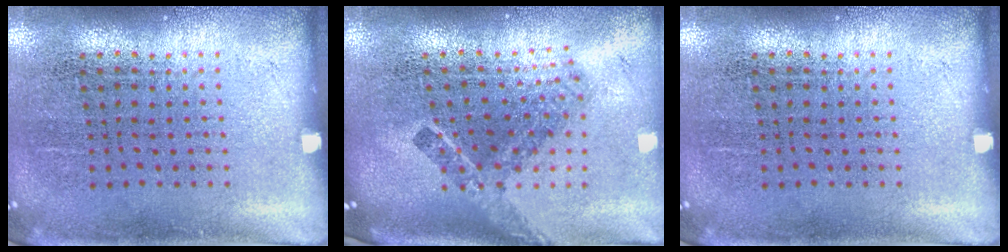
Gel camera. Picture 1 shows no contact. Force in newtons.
{"total": 2.4, "press": 1.5, "slide": 1.9}
{"total": 0.0}